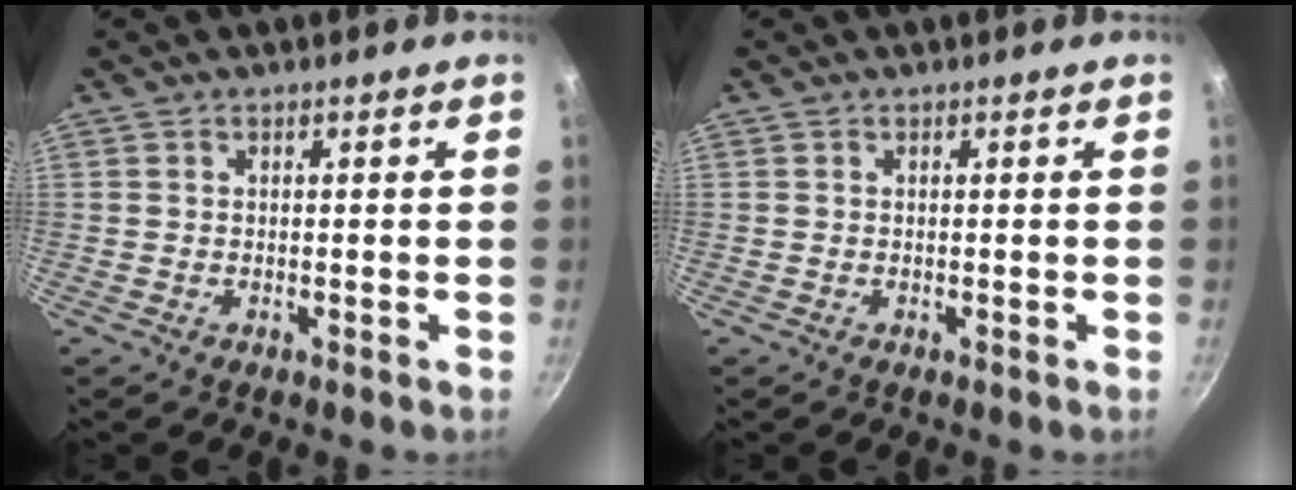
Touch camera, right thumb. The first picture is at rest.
{"total": 0.0}